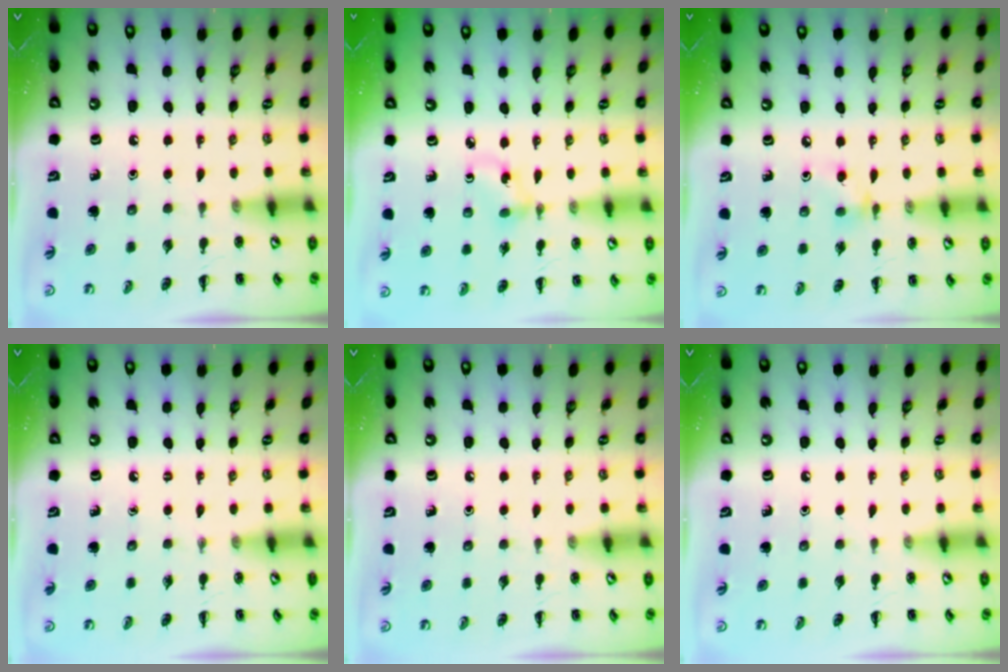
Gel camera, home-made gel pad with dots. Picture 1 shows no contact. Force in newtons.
{"total": 2.9, "press": 2.7, "slide": 0.9}
{"total": 5.6, "press": 5.5, "slide": 1.2}
{"total": 0.0}
{"total": 0.0}
{"total": 0.0}